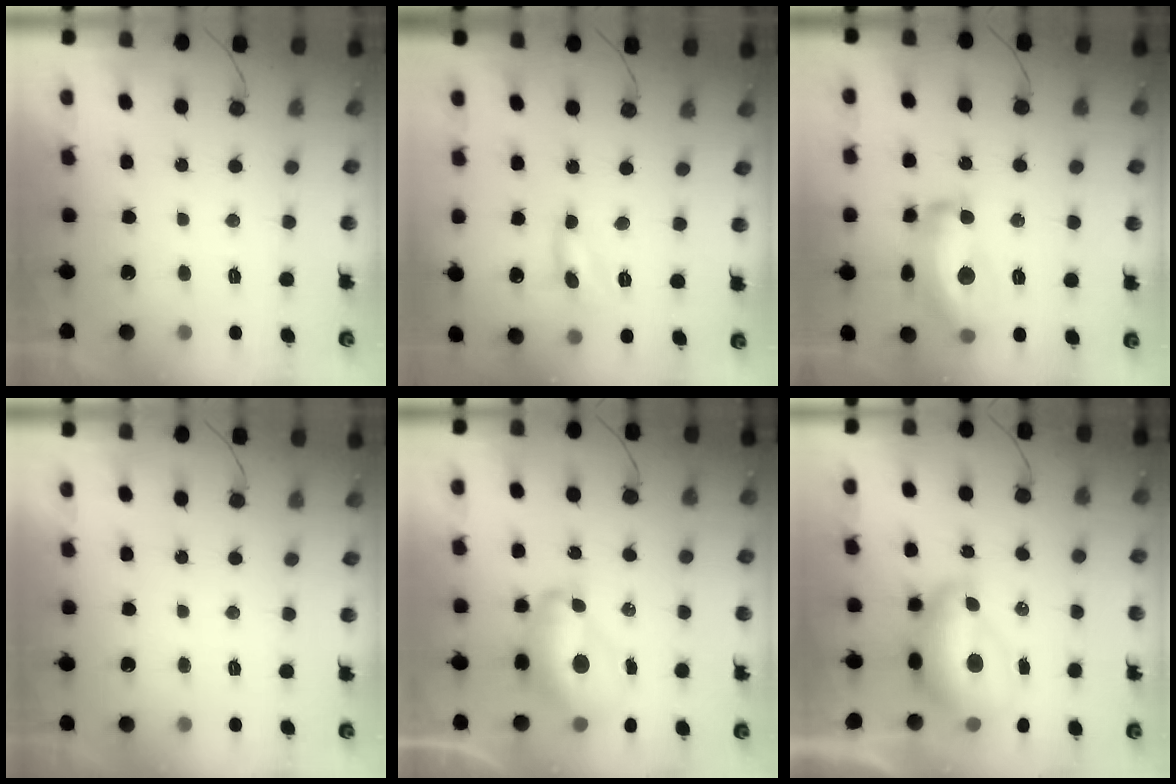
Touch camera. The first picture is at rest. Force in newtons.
{"total": 2.7, "press": 2.7, "slide": 0.1}
{"total": 15.6, "press": 15.5, "slide": 1.0}
{"total": 0.0}
{"total": 10.8, "press": 10.8, "slide": 1.2}
{"total": 11.8, "press": 11.7, "slide": 1.3}